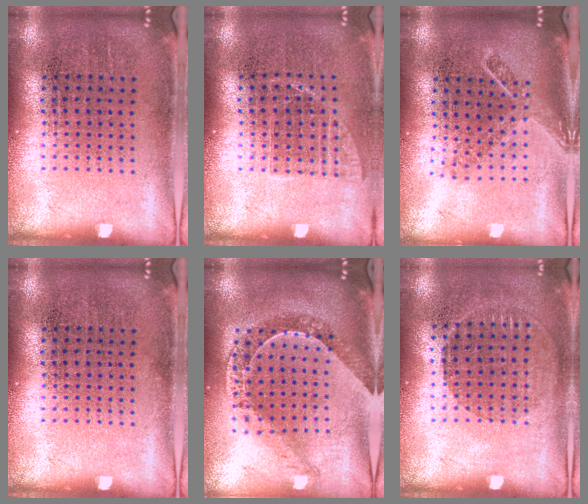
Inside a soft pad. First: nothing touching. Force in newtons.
{"total": 0.8, "press": 0.8, "slide": 0.3}
{"total": 1.7, "press": 1.3, "slide": 1.1}
{"total": 0.0}
{"total": 1.2, "press": 1.2, "slide": 0.2}
{"total": 0.9, "press": 0.8, "slide": 0.3}